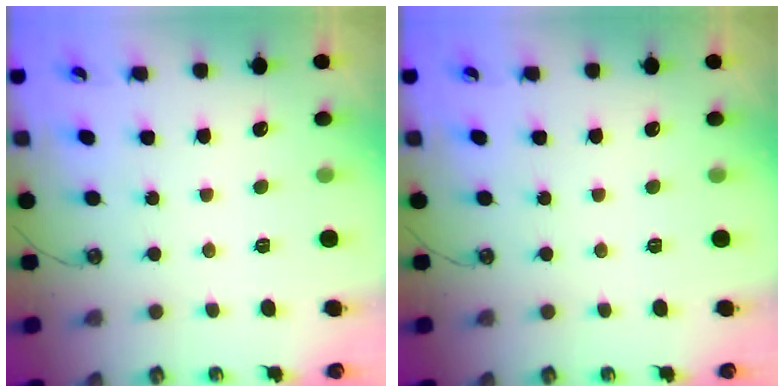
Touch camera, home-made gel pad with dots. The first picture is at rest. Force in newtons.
{"total": 0.0}